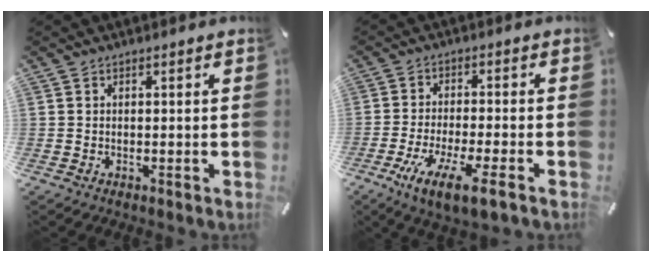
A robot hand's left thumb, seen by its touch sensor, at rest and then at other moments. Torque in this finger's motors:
{"motor_torque": [-0.39, 1.40, 1.63, 0.54, 0.38]}